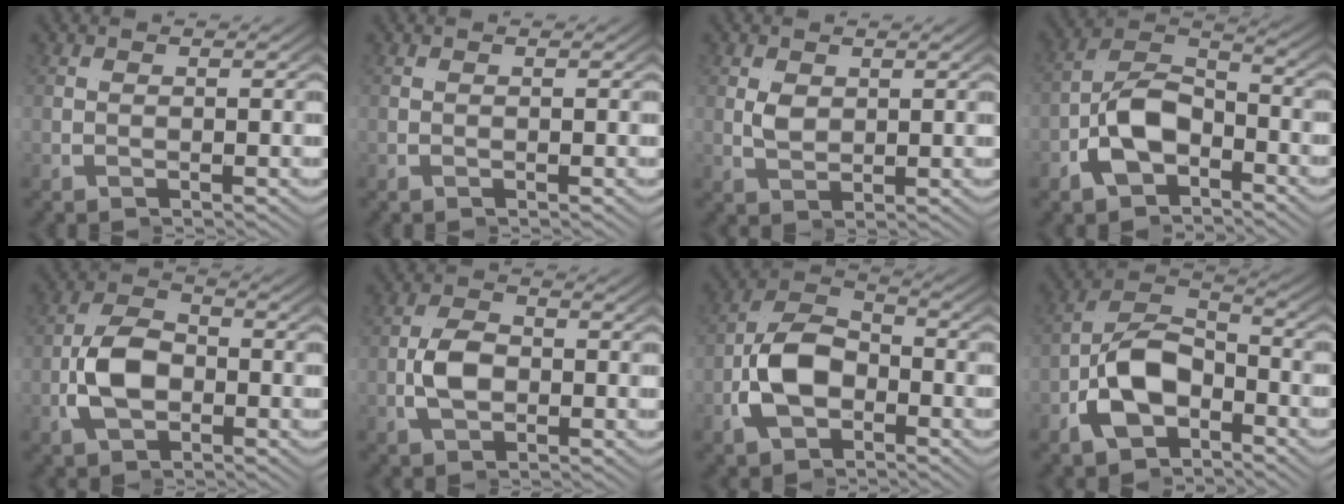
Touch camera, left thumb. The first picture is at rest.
{"total": 0.0}
{"total": 1.5, "force": [0.9, 0.9, 0.8], "torque": [-0.024, -0.004, 0.016]}
{"total": 7.6, "force": [-4.1, 4.9, 4.1], "torque": [-0.121, -0.008, -0.074]}
{"total": 6.9, "force": [-1.4, 4.7, 4.7], "torque": [-0.111, -0.012, -0.026]}
{"total": 3.8, "force": [-0.7, 2.6, 2.6], "torque": [-0.067, -0.010, -0.012]}
{"total": 8.6, "force": [-3.0, 5.9, 5.5], "torque": [-0.151, -0.016, -0.048]}
{"total": 8.2, "force": [-3.7, 5.4, 4.9], "torque": [-0.146, -0.011, -0.065]}